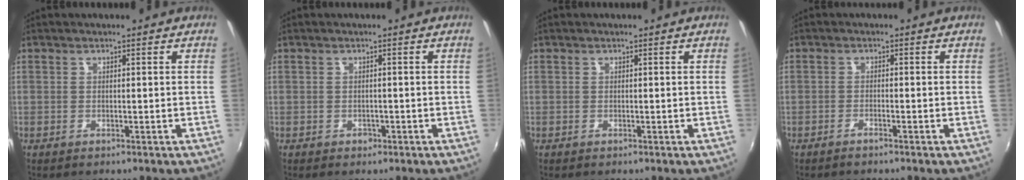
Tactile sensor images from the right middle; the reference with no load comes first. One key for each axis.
{"total": 1.3, "fx": -0.8, "fy": 0.9, "fz": 0.3, "tx": -0.006, "ty": -0.002, "tz": -0.011}
{"total": 0.0}
{"total": 1.4, "fx": -1.3, "fy": -0.1, "fz": 0.7, "tx": -0.019, "ty": -0.001, "tz": -0.027}